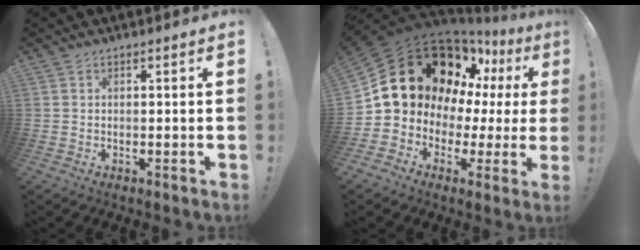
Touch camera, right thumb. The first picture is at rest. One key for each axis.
{"total": 22.5, "fx": 10.0, "fy": 15.4, "fz": 13.0, "tx": -0.209, "ty": -0.059, "tz": 0.217}